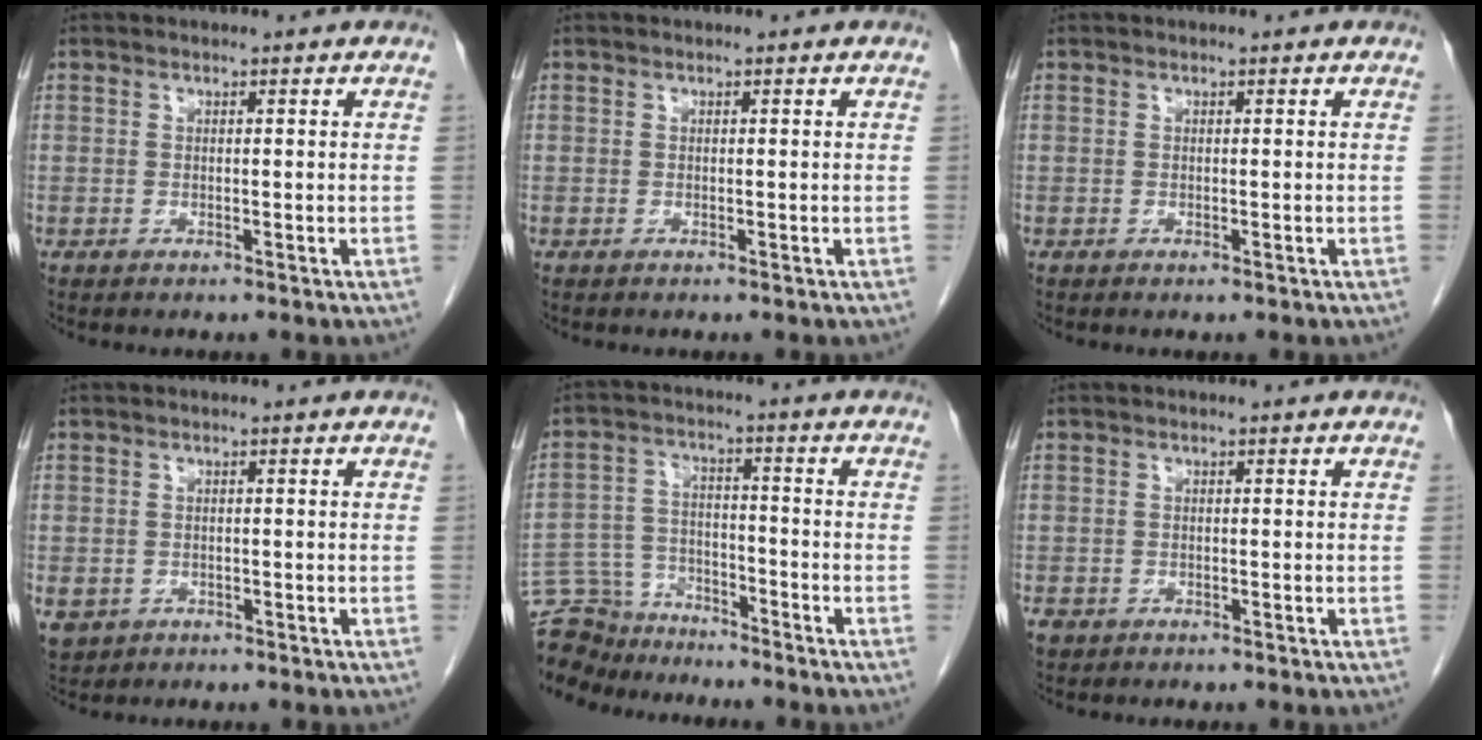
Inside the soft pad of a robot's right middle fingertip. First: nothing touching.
{"total": 0.0}
{"total": 0.0}
{"total": 4.9, "force": [-2.1, 4.2, 1.3], "torque": [-0.032, -0.001, -0.028]}
{"total": 11.7, "force": [-10.9, 4.0, 1.0], "torque": [-0.030, 0.027, -0.190]}
{"total": 1.4, "force": [-0.8, 1.0, 0.3], "torque": [-0.011, 0.002, -0.011]}